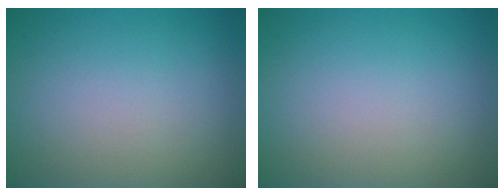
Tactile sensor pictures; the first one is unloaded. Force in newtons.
{"total": 0.0}